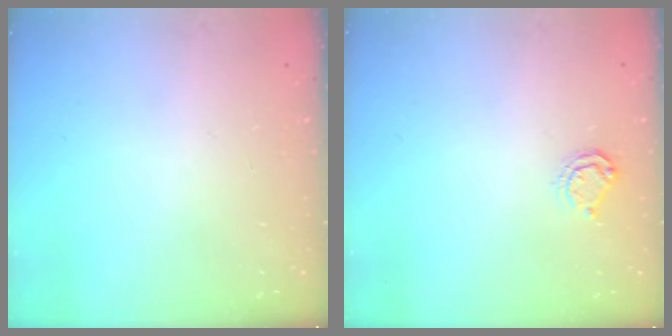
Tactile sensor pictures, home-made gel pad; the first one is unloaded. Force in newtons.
{"total": 4.4, "press": 4.4, "slide": 0.5}